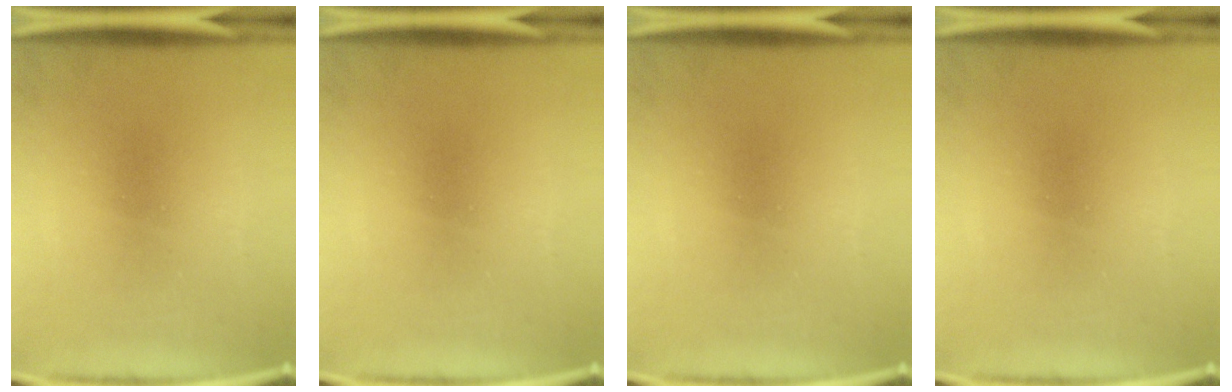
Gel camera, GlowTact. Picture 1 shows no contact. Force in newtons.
{"total": 0.0}
{"total": 0.0}
{"total": 0.0}